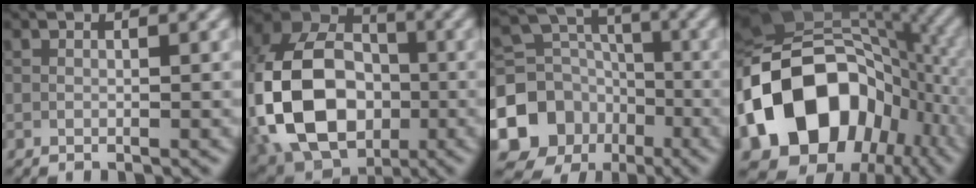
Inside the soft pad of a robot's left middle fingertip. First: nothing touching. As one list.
[{"total": 15.2, "force": [-2.8, 10.9, 10.3], "torque": [-0.224, 0.001, -0.065]}, {"total": 11.5, "force": [-4.7, 9.8, 3.9], "torque": [-0.106, -0.015, -0.097]}, {"total": 19.0, "force": [-4.6, 14.2, 11.8], "torque": [-0.222, -0.003, -0.086]}]